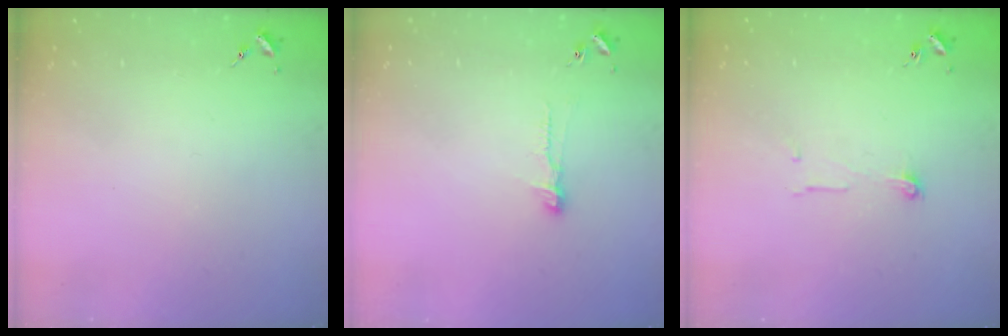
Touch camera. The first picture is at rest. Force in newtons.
{"total": 7.2, "press": 7.1, "slide": 0.6}
{"total": 5.1, "press": 5.1, "slide": 0.5}